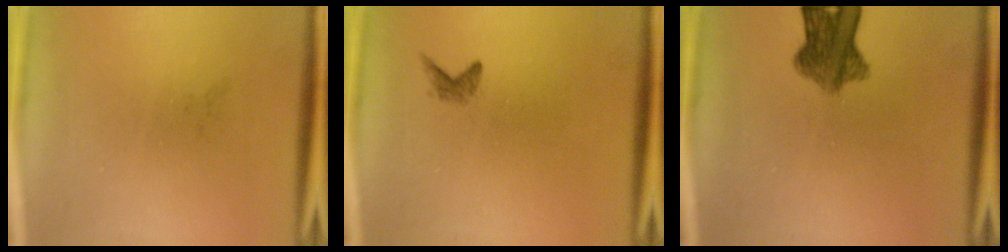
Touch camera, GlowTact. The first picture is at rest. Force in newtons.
{"total": 0.9}
{"total": 7.3}